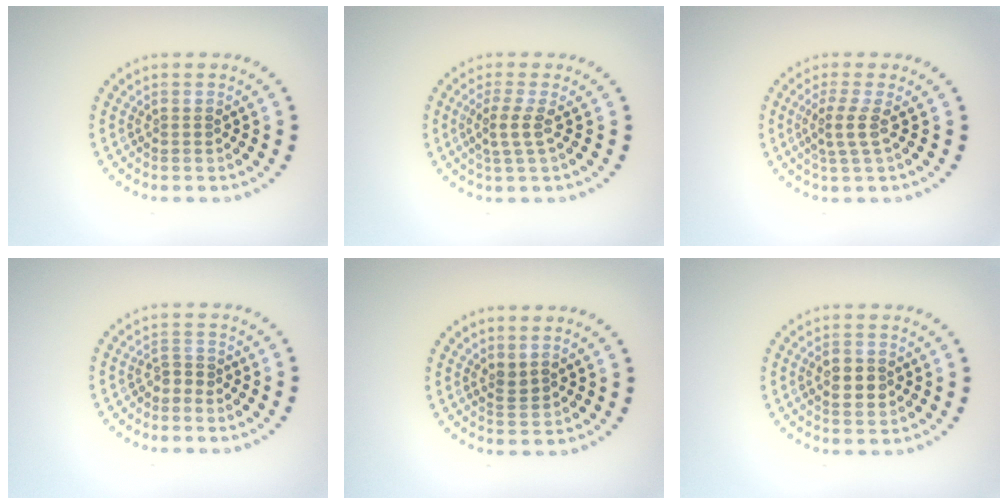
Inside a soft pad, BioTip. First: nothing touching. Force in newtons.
{"total": 2.1, "press": 1.6, "slide": 1.4}
{"total": 2.2, "press": 1.7, "slide": 1.3}
{"total": 1.0, "press": 0.7, "slide": 0.7}
{"total": 1.2, "press": 1.0, "slide": 0.7}
{"total": 2.3, "press": 2.3, "slide": 0.2}